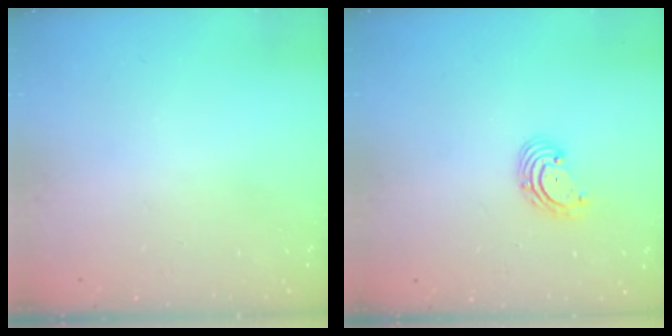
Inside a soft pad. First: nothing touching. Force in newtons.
{"total": 2.9, "press": 2.9, "slide": 0.3}